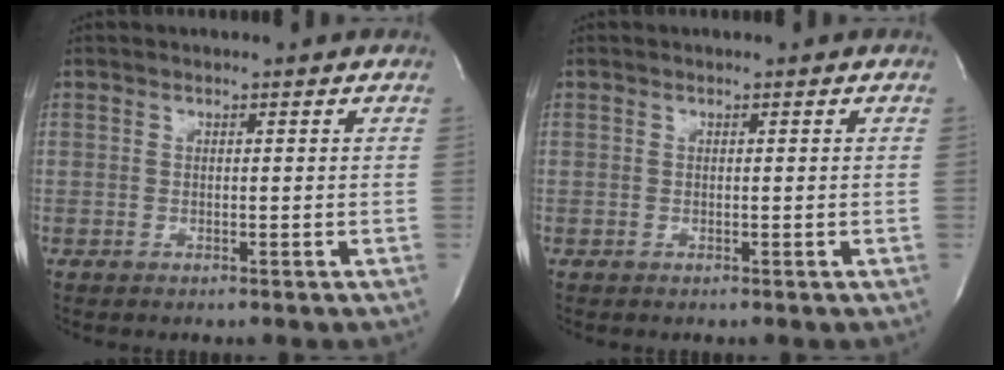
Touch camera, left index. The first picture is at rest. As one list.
[{"total": 0.0}]